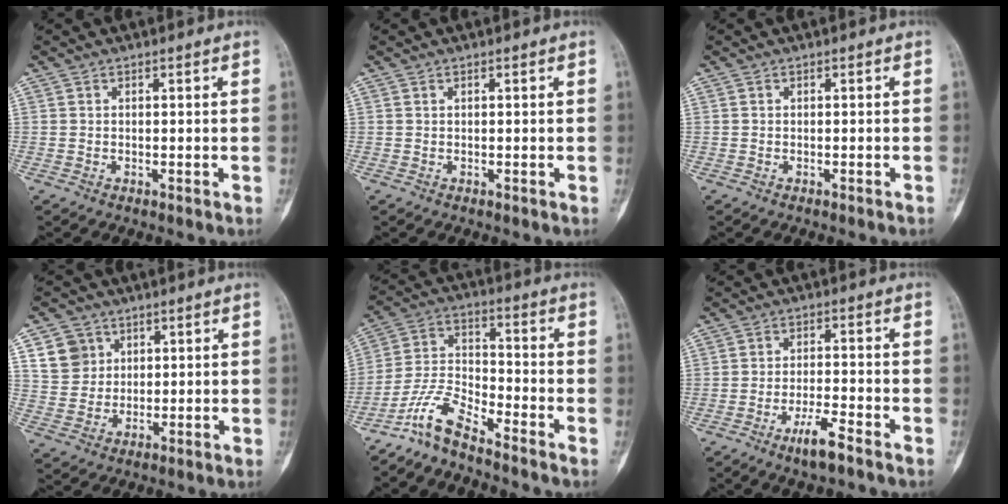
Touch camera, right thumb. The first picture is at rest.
{"total": 0.0}
{"total": 1.0, "force": [-0.8, -0.2, 0.6], "torque": [-0.012, 0.012, -0.006]}
{"total": 7.0, "force": [3.0, 6.1, 1.8], "torque": [-0.009, -0.011, 0.060]}
{"total": 8.2, "force": [-7.0, 1.4, 4.0], "torque": [-0.094, 0.058, -0.147]}
{"total": 5.5, "force": [-3.7, 0.8, 4.1], "torque": [-0.082, 0.019, -0.067]}